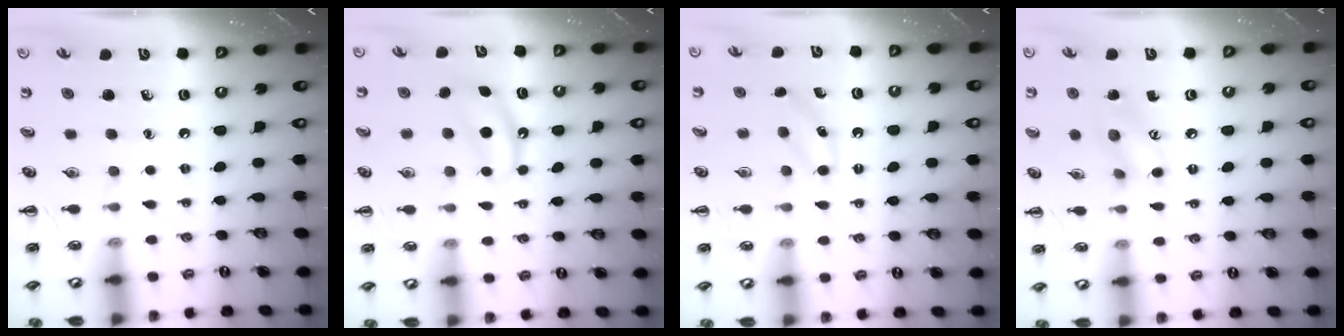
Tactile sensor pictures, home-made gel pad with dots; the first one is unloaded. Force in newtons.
{"total": 5.7, "press": 5.5, "slide": 1.4}
{"total": 4.6, "press": 4.5, "slide": 1.1}
{"total": 8.6, "press": 8.6, "slide": 0.4}